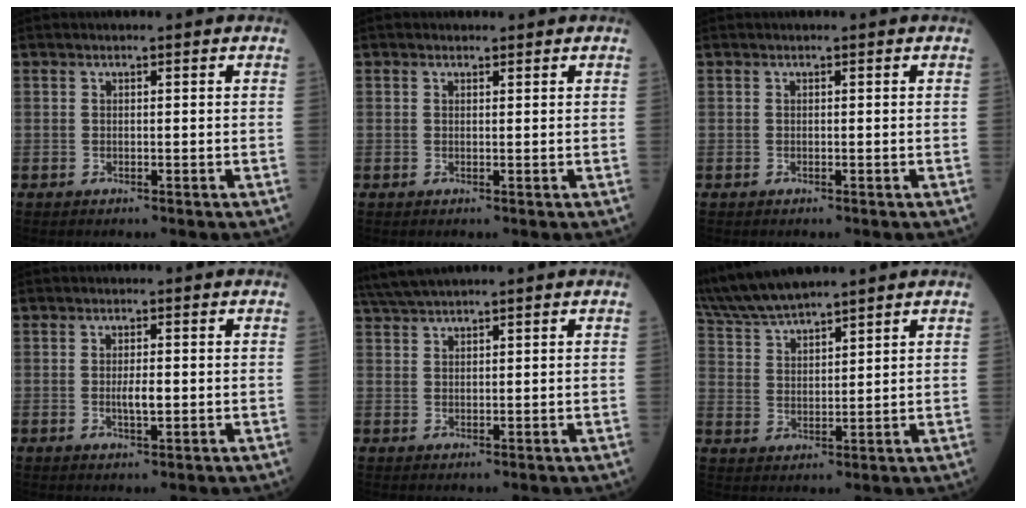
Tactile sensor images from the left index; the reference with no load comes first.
{"total": 0.6, "force": [0.5, 0.3, 0.0], "torque": [-0.009, -0.002, 0.007]}
{"total": 0.0}
{"total": 2.3, "force": [-0.1, 0.6, 2.2], "torque": [-0.045, -0.002, 0.000]}
{"total": 4.9, "force": [4.5, -0.2, 2.1], "torque": [-0.048, 0.028, 0.091]}
{"total": 10.7, "force": [9.7, 0.7, 4.3], "torque": [-0.094, 0.024, 0.193]}